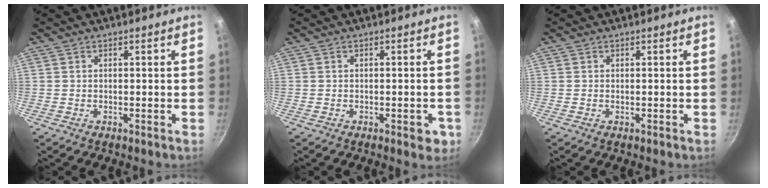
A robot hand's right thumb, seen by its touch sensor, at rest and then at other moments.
{"total": 2.7, "force": [-1.1, 1.2, 2.1], "torque": [-0.014, 0.006, -0.010]}
{"total": 0.0}